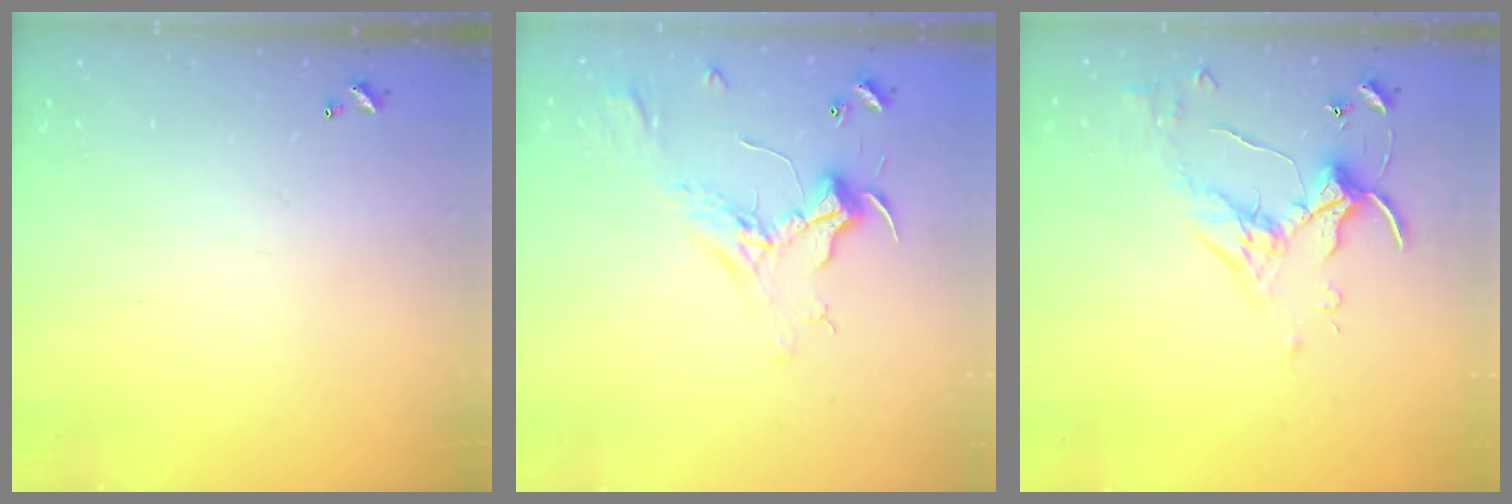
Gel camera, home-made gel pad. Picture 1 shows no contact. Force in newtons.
{"total": 2.3, "press": 2.2, "slide": 0.8}
{"total": 3.9, "press": 3.8, "slide": 0.5}